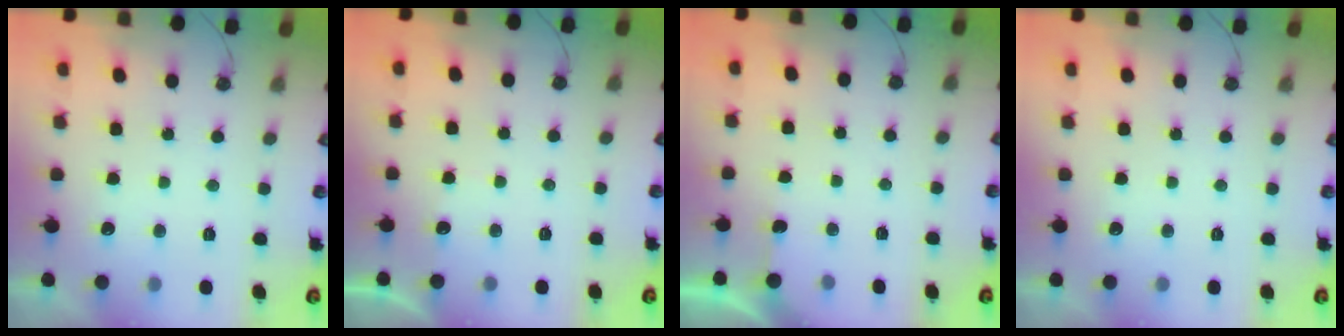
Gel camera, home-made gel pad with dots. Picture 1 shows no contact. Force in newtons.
{"total": 2.1, "press": 2.1, "slide": 0.4}
{"total": 3.0, "press": 3.0, "slide": 0.3}
{"total": 0.0}